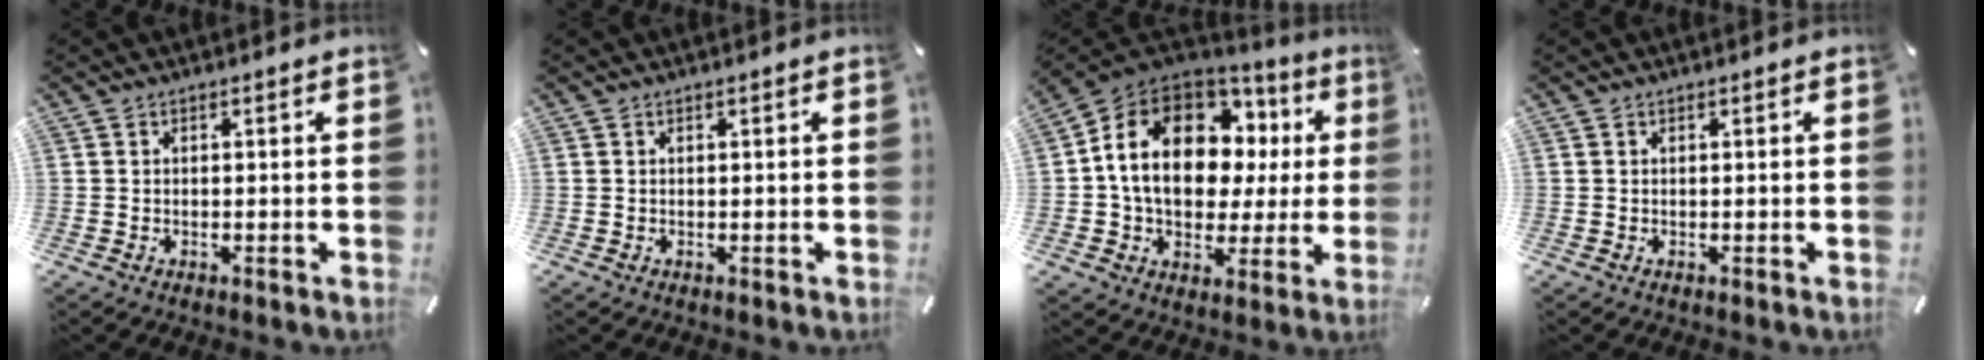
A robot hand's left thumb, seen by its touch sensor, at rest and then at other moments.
{"total": 0.0}
{"total": 17.2, "force": [3.9, 12.7, 10.9], "torque": [-0.210, -0.012, 0.069]}
{"total": 0.0}